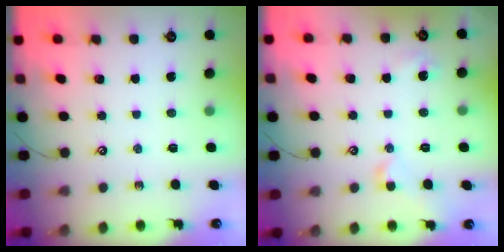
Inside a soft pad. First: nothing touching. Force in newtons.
{"total": 2.3, "press": 2.2, "slide": 0.6}